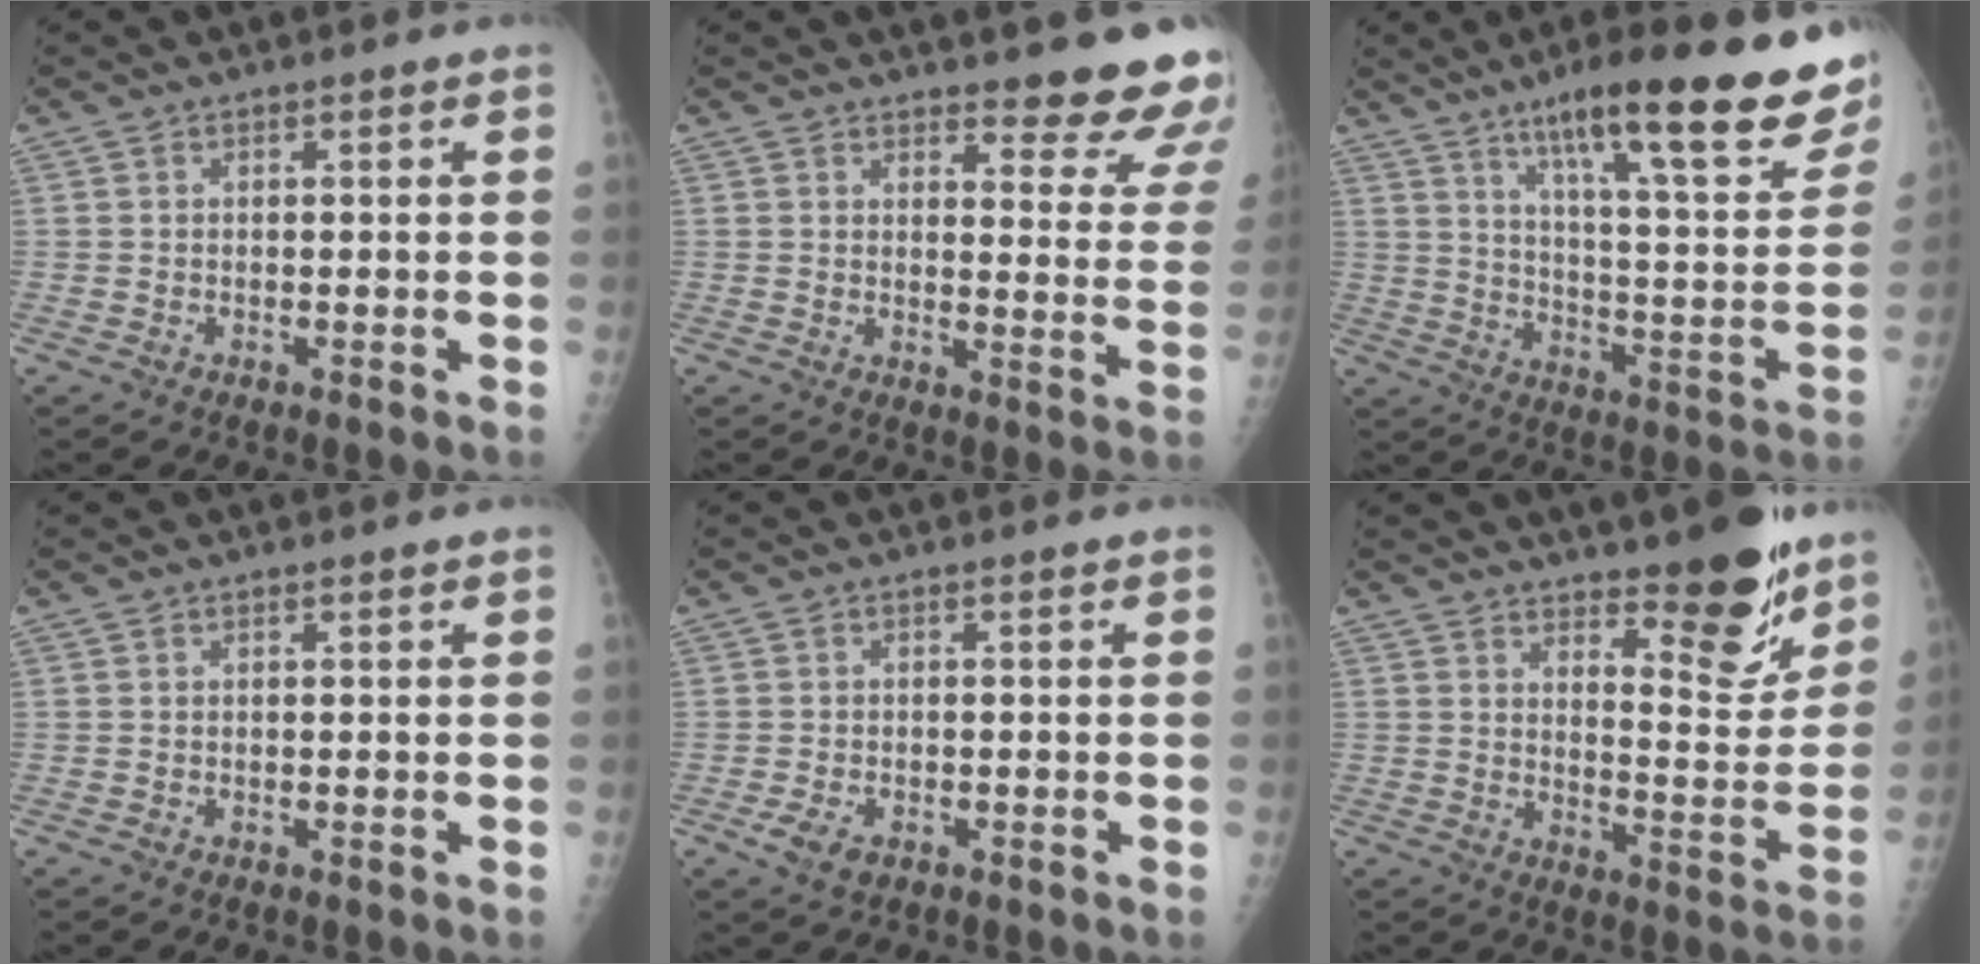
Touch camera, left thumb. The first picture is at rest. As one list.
[{"total": 13.2, "force": [11.8, 3.2, 4.8], "torque": [-0.011, -0.097, 0.123]}, {"total": 26.7, "force": [16.9, 5.1, 20.0], "torque": [-0.261, -0.058, 0.249]}, {"total": 0.0}, {"total": 3.3, "force": [-1.5, 2.1, 2.1], "torque": [-0.043, -0.002, -0.024]}, {"total": 12.7, "force": [9.1, 4.0, 7.9], "torque": [-0.071, -0.074, 0.138]}]